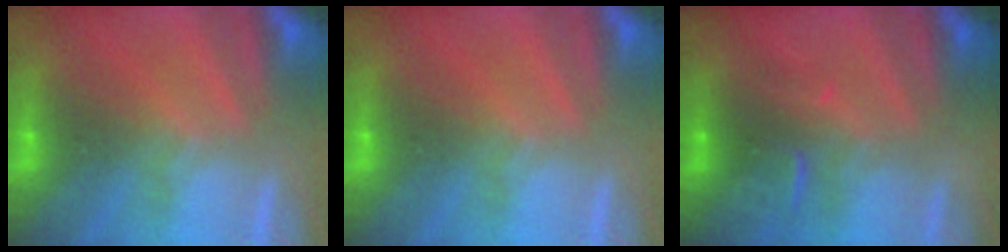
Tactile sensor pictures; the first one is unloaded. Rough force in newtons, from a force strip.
{"total": 0.0}
{"total": 3.6}